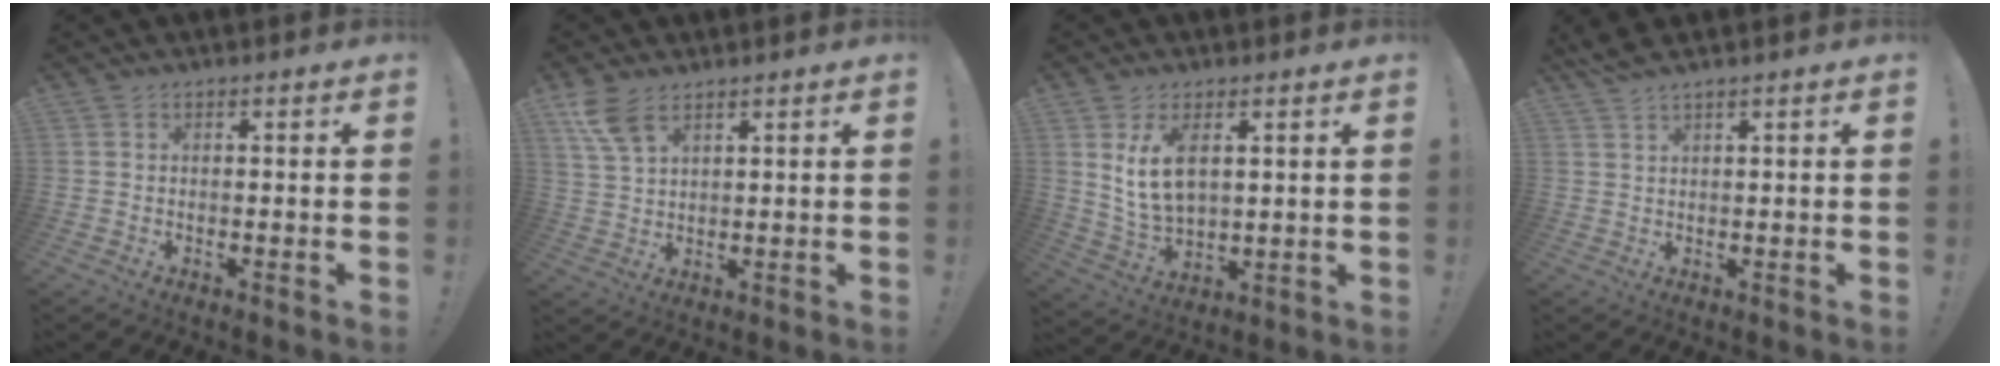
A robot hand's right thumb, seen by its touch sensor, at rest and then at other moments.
{"total": 7.7, "force": [4.8, 3.6, 4.8], "torque": [-0.092, -0.015, 0.094]}
{"total": 9.6, "force": [3.6, 5.2, 7.2], "torque": [-0.147, -0.010, 0.065]}
{"total": 2.6, "force": [2.0, -0.4, 1.6], "torque": [-0.042, -0.006, 0.036]}